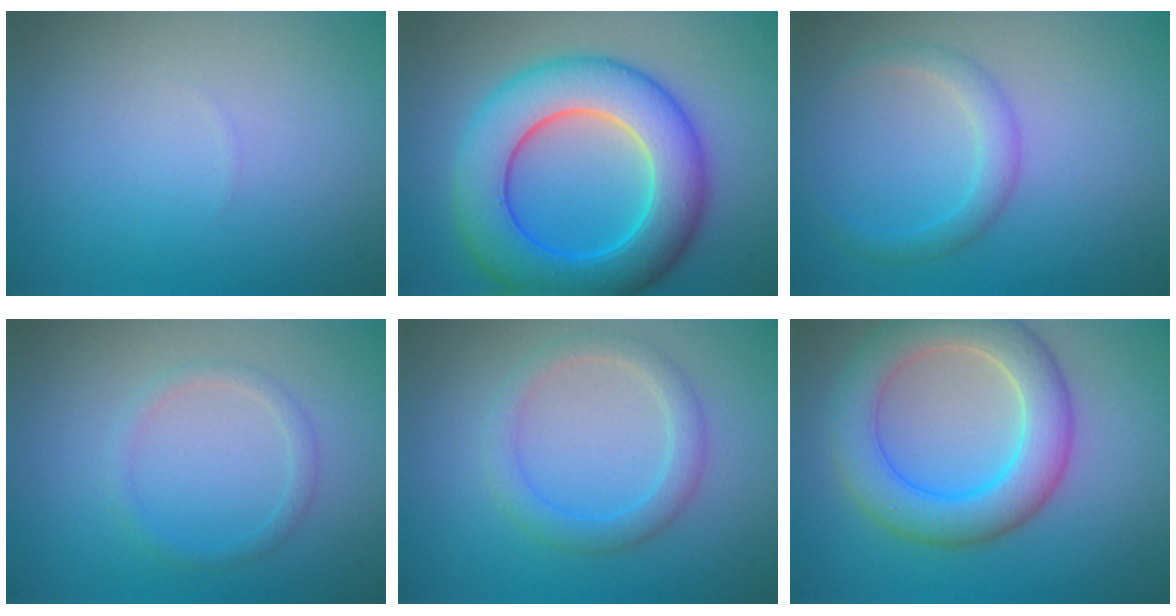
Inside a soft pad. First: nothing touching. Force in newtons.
{"total": 9.9, "press": 9.9, "slide": 0.3}
{"total": 2.1, "press": 2.1, "slide": 0.1}
{"total": 1.3, "press": 1.3, "slide": 0.1}
{"total": 2.7, "press": 2.6, "slide": 0.3}
{"total": 6.6, "press": 6.6, "slide": 0.2}